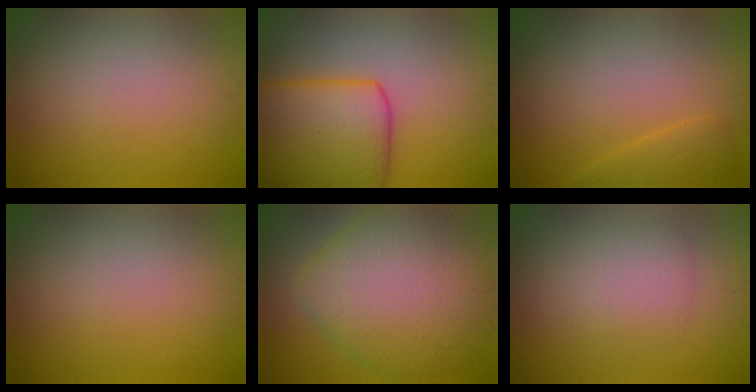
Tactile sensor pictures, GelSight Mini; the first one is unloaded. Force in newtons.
{"total": 8.4, "press": 8.4, "slide": 0.5}
{"total": 1.7, "press": 1.7, "slide": 0.2}
{"total": 0.0}
{"total": 10.2, "press": 10.2, "slide": 0.4}
{"total": 2.9, "press": 2.9, "slide": 0.2}